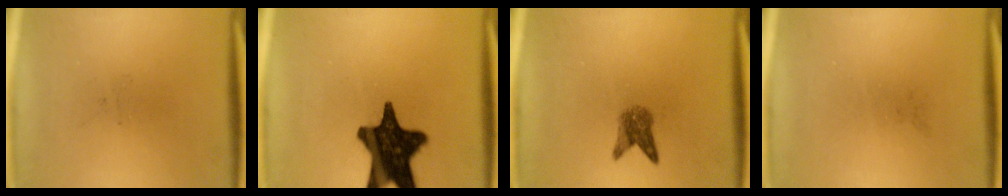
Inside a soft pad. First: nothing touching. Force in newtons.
{"total": 16.5}
{"total": 2.9}
{"total": 0.0}